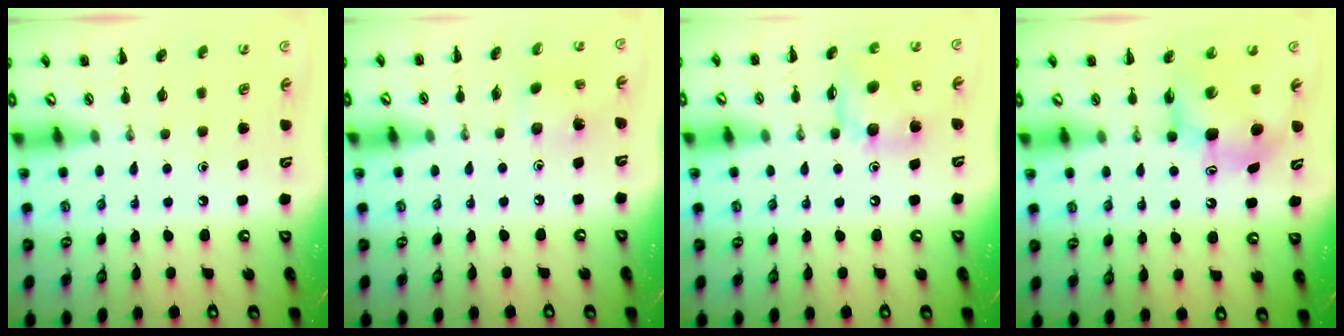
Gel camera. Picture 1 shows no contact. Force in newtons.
{"total": 1.7, "press": 1.6, "slide": 0.7}
{"total": 12.8, "press": 12.6, "slide": 2.7}
{"total": 9.1, "press": 9.0, "slide": 1.6}